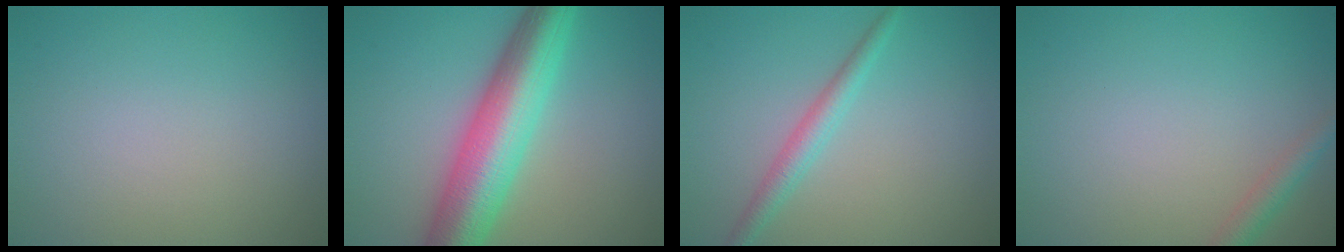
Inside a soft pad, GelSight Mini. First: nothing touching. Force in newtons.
{"total": 9.1, "press": 9.1, "slide": 0.4}
{"total": 2.1, "press": 2.1, "slide": 0.0}
{"total": 1.9, "press": 1.9, "slide": 0.0}